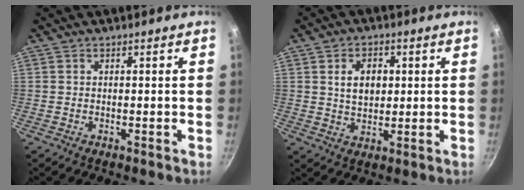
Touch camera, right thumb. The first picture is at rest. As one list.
[{"total": 6.7, "force": [1.5, 4.6, 4.6], "torque": [-0.060, -0.003, 0.029]}]